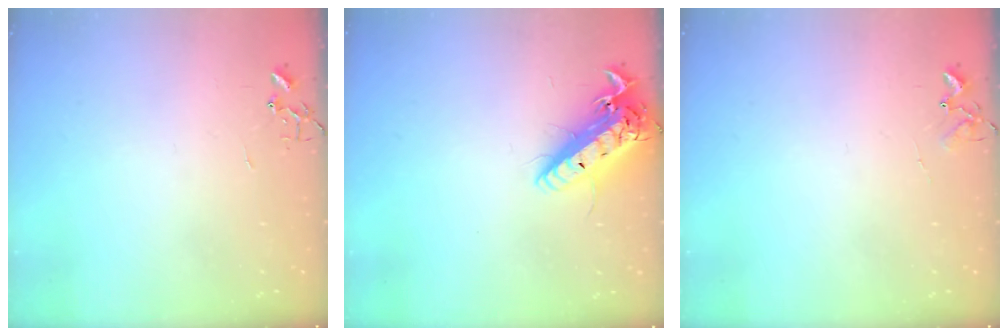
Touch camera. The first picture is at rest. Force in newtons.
{"total": 17.4, "press": 16.9, "slide": 4.1}
{"total": 6.1, "press": 6.0, "slide": 0.6}